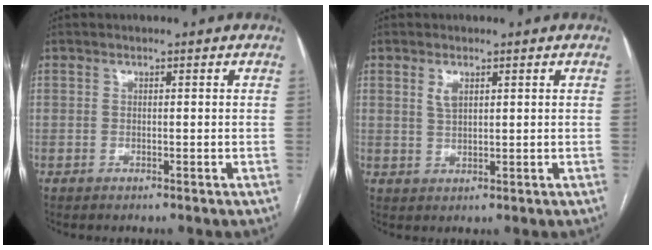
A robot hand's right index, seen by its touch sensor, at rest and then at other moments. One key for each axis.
{"total": 2.3, "fx": 1.1, "fy": 1.0, "fz": 1.7, "tx": -0.037, "ty": 0.001, "tz": 0.027}